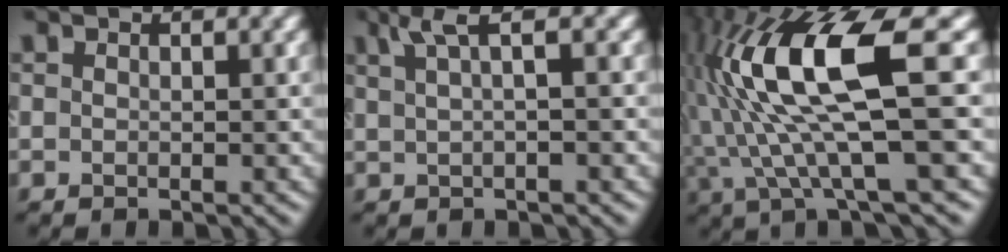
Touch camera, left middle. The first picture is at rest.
{"total": 2.6, "force": [1.4, 0.4, 2.2], "torque": [-0.037, 0.011, 0.026]}
{"total": 11.9, "force": [2.0, 2.9, 11.3], "torque": [-0.233, 0.011, 0.040]}